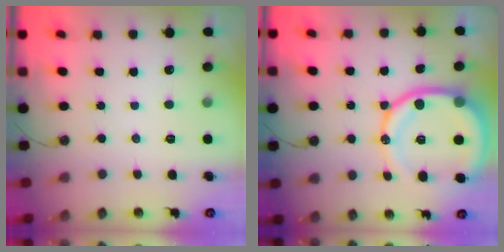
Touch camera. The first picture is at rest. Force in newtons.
{"total": 18.4, "press": 18.2, "slide": 2.3}